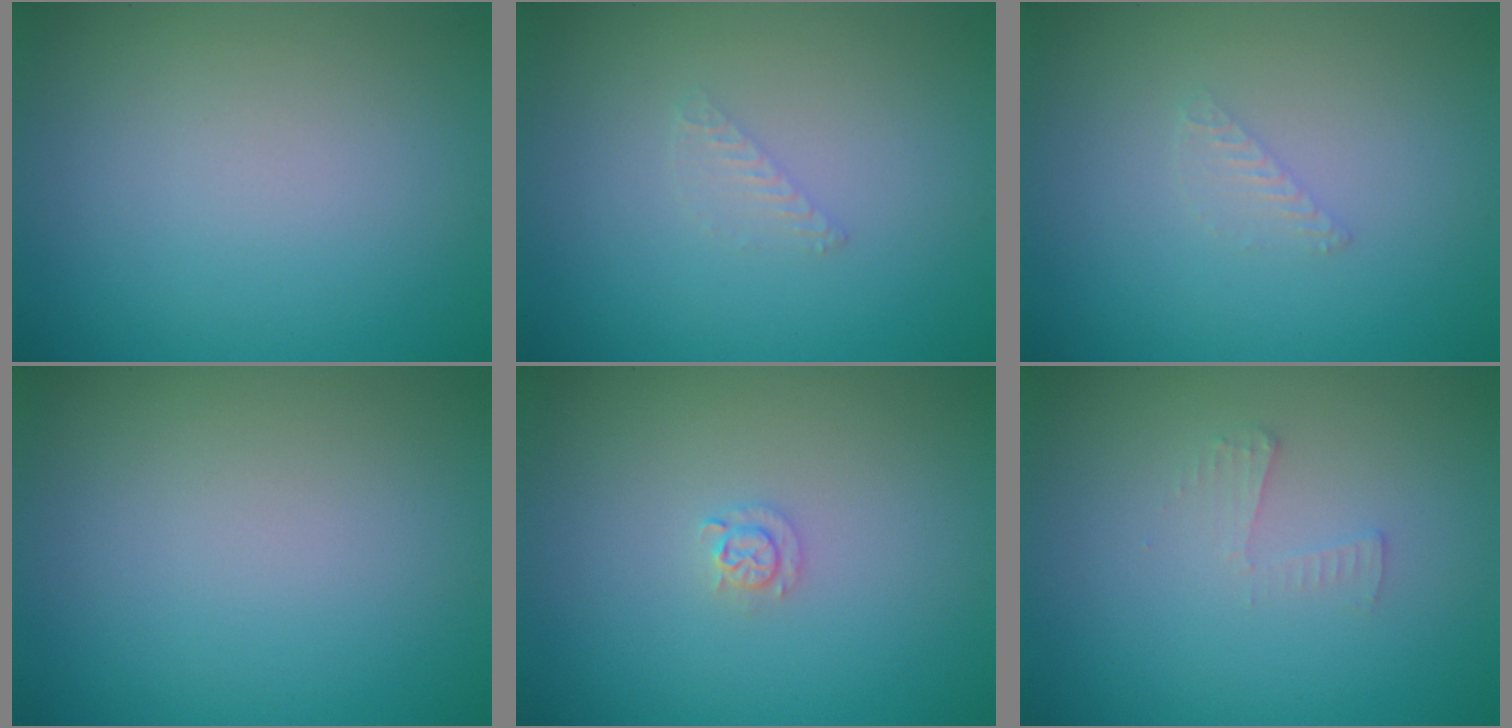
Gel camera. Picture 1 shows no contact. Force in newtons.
{"total": 0.8, "press": 0.8, "slide": 0.0}
{"total": 0.8, "press": 0.8, "slide": 0.0}
{"total": 0.0}
{"total": 1.1, "press": 1.1, "slide": 0.2}
{"total": 1.0, "press": 1.0, "slide": 0.0}